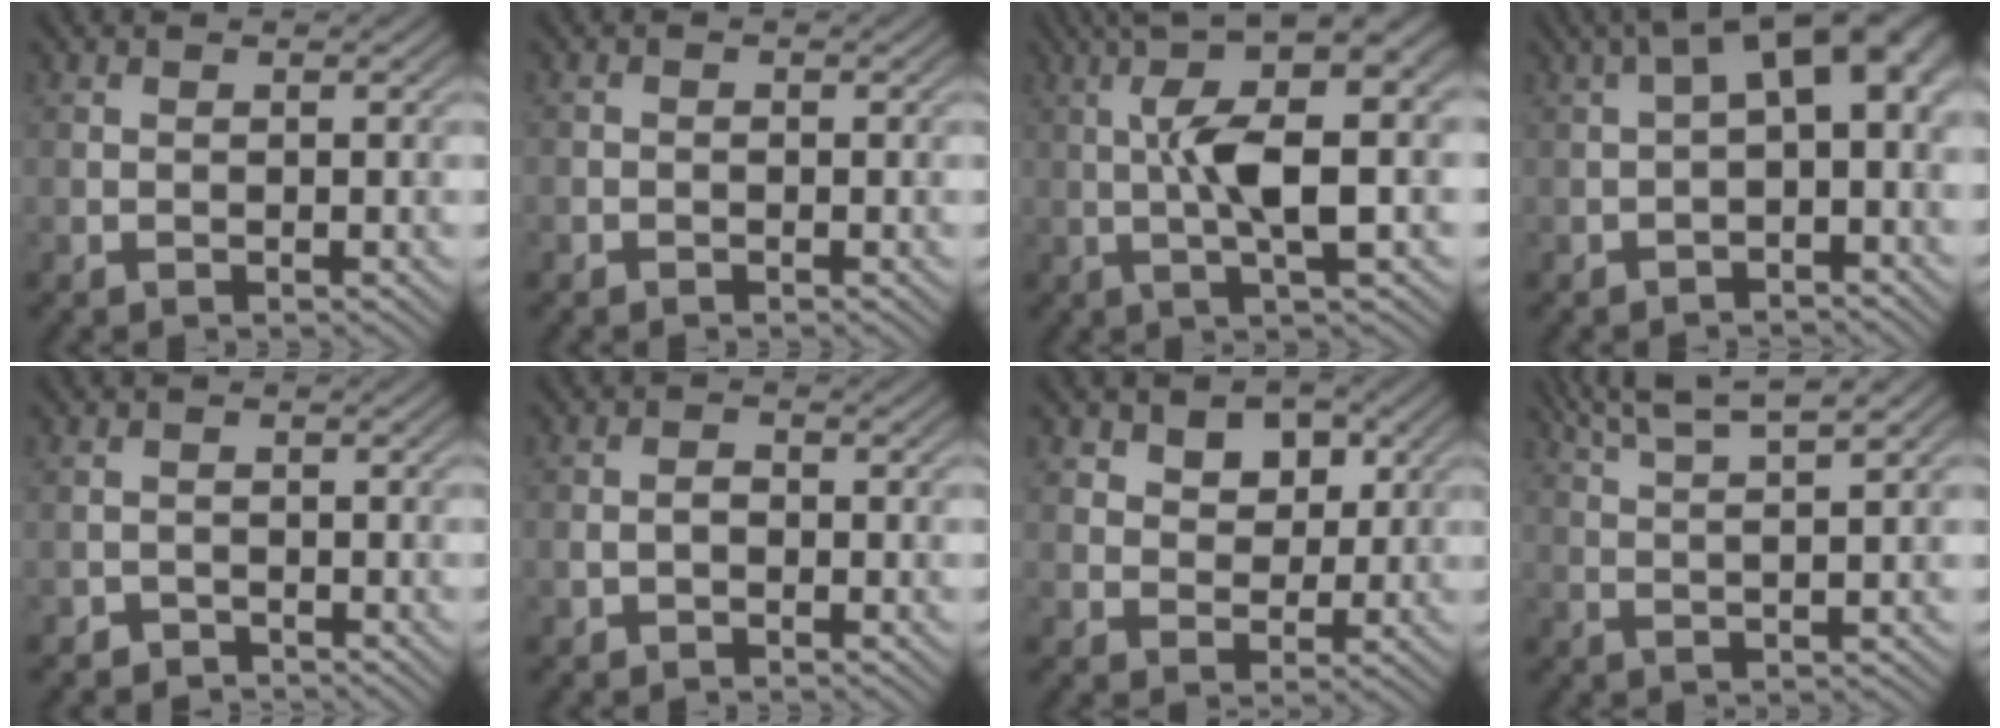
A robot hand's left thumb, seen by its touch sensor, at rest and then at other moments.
{"total": 0.7, "force": [-0.5, 0.5, 0.0], "torque": [0.001, -0.002, -0.011]}
{"total": 10.9, "force": [1.6, 2.6, 10.4], "torque": [-0.181, 0.018, 0.024]}
{"total": 9.0, "force": [0.1, 4.0, 8.0], "torque": [-0.111, 0.022, -0.008]}
{"total": 1.8, "force": [-1.5, 1.1, -0.1], "torque": [0.011, 0.003, -0.034]}
{"total": 1.8, "force": [-0.8, 1.2, 1.0], "torque": [-0.019, 0.003, -0.019]}
{"total": 6.6, "force": [3.0, 5.0, 3.1], "torque": [-0.075, -0.007, 0.058]}
{"total": 8.1, "force": [5.6, 1.3, 5.7], "torque": [-0.095, 0.022, 0.079]}